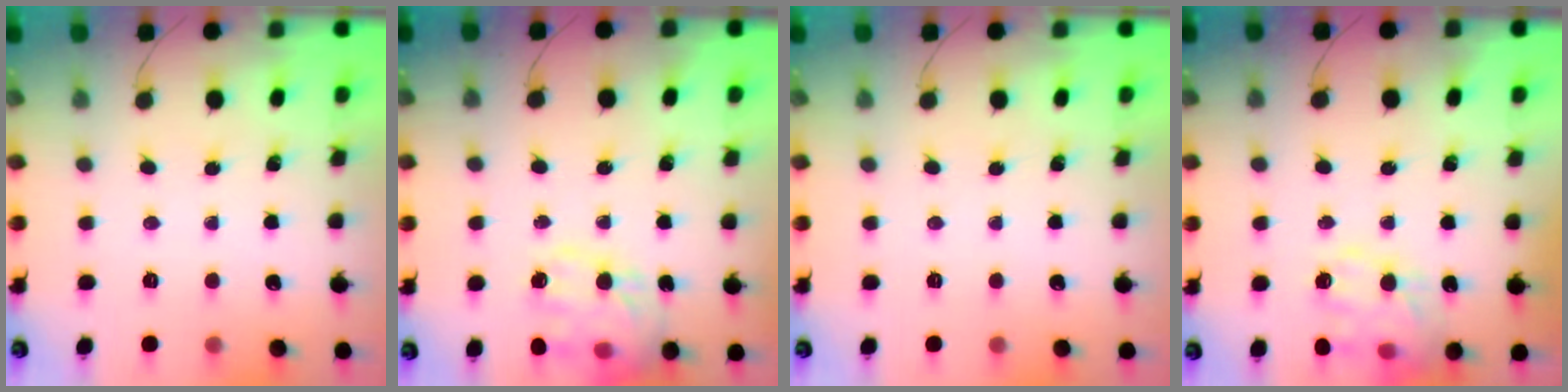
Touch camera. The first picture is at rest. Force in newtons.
{"total": 18.0, "press": 17.6, "slide": 3.4}
{"total": 0.0}
{"total": 17.1, "press": 16.8, "slide": 2.9}